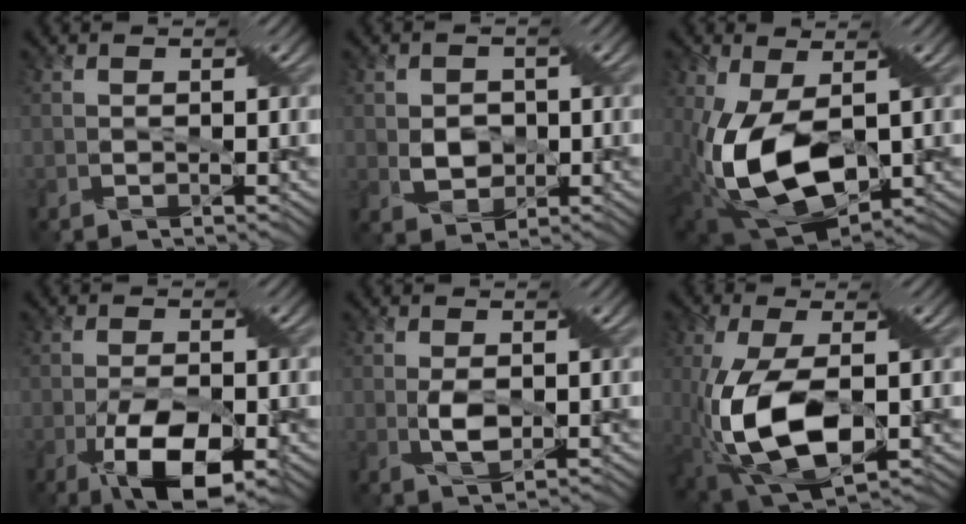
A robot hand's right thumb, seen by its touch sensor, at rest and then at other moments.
{"total": 3.2, "force": [0.1, 2.6, 2.0], "torque": [-0.060, -0.003, -0.005]}
{"total": 14.2, "force": [-2.1, 7.8, 11.7], "torque": [-0.261, -0.039, -0.027]}
{"total": 9.7, "force": [-4.1, 3.6, 8.1], "torque": [-0.158, -0.018, -0.067]}
{"total": 3.1, "force": [0.0, 1.1, 2.9], "torque": [-0.072, -0.007, 0.000]}
{"total": 13.0, "force": [-2.3, 6.0, 11.3], "torque": [-0.255, -0.027, -0.034]}